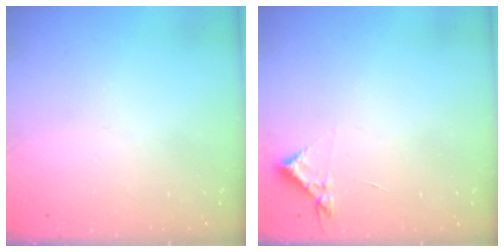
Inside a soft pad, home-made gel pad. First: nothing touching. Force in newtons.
{"total": 4.1, "press": 4.1, "slide": 0.5}